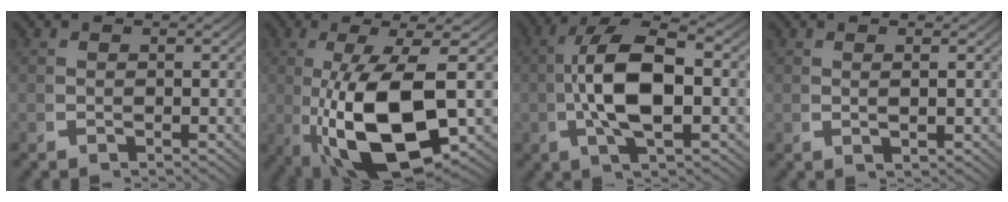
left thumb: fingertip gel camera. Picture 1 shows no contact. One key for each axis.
{"total": 13.5, "fx": -1.9, "fy": 6.3, "fz": 11.8, "tx": -0.242, "ty": -0.045, "tz": 0.003}
{"total": 9.2, "fx": 0.1, "fy": 4.5, "fz": 8.0, "tx": -0.167, "ty": -0.015, "tz": 0.004}
{"total": 1.0, "fx": 0.6, "fy": 0.1, "fz": 0.8, "tx": -0.018, "ty": -0.002, "tz": 0.014}